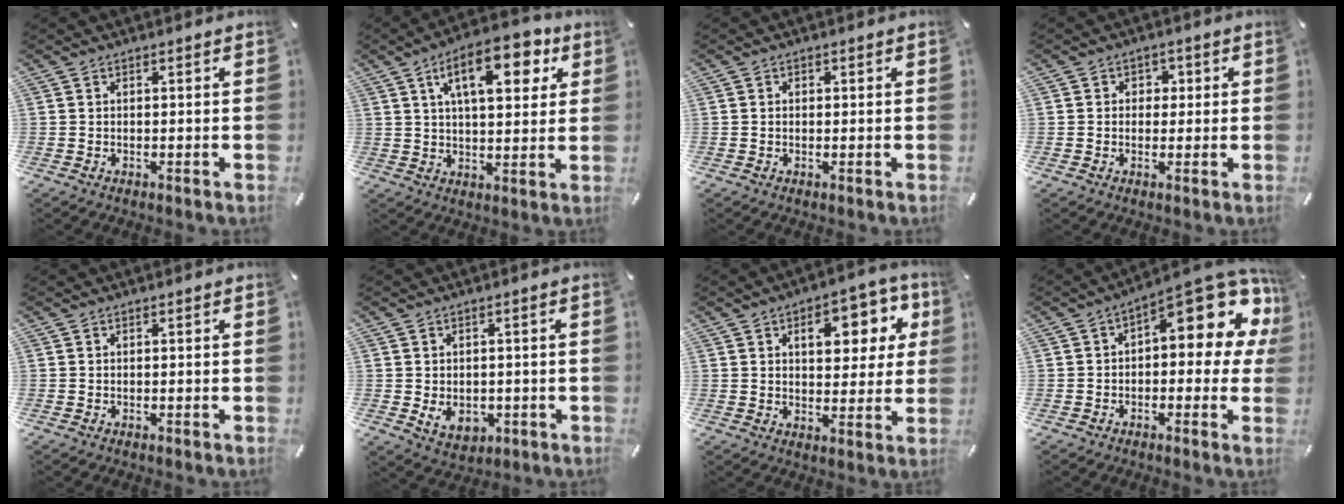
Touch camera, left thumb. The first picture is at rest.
{"total": 14.8, "force": [6.9, 6.7, 11.3], "torque": [-0.163, -0.015, 0.111]}
{"total": 0.7, "force": [0.0, 0.6, 0.4], "torque": [-0.008, 0.003, -0.002]}
{"total": 2.8, "force": [-0.3, 2.5, 1.1], "torque": [-0.008, 0.003, -0.014]}
{"total": 0.0}
{"total": 5.0, "force": [-0.8, 4.1, 2.7], "torque": [-0.042, -0.002, -0.014]}
{"total": 13.1, "force": [4.8, 7.7, 9.5], "torque": [-0.118, -0.011, 0.074]}
{"total": 13.8, "force": [6.5, 6.0, 10.5], "torque": [-0.126, -0.060, 0.106]}